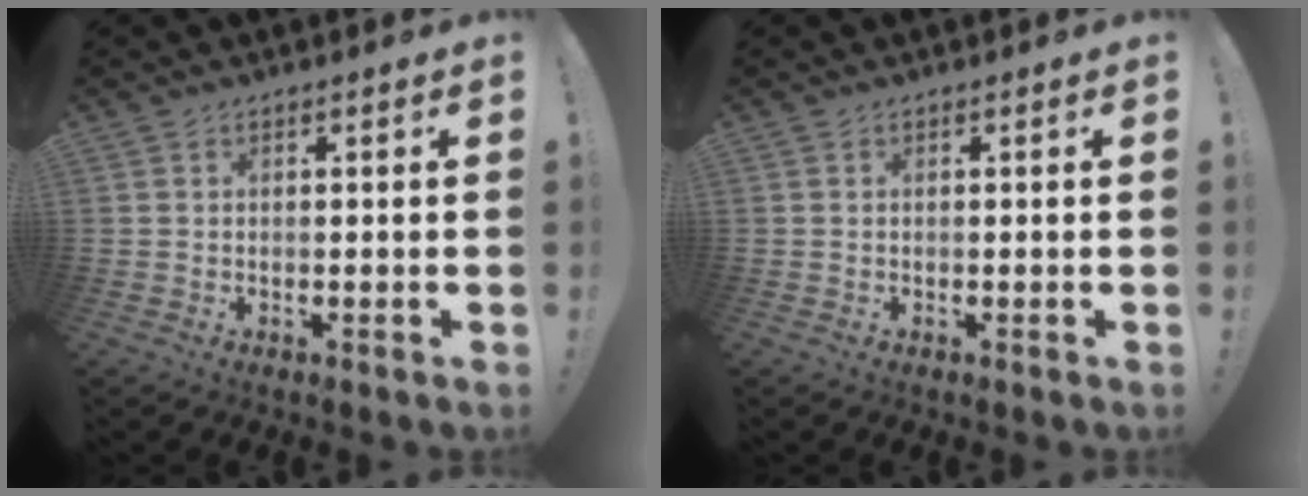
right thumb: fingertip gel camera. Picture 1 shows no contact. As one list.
[{"total": 0.0}]